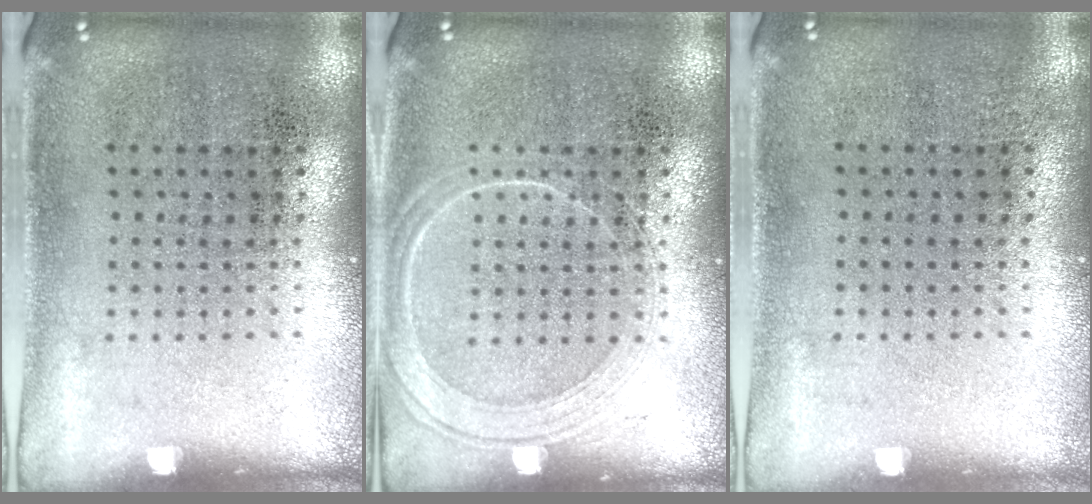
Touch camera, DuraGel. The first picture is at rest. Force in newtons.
{"total": 2.2, "press": 2.1, "slide": 0.4}
{"total": 0.0}